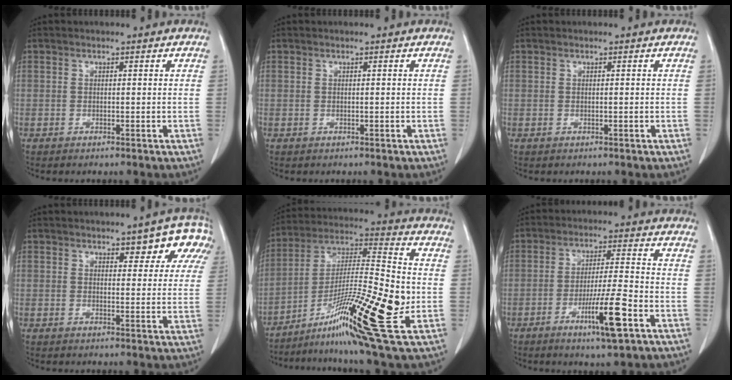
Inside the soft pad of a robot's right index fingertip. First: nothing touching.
{"total": 0.0}
{"total": 0.0}
{"total": 7.4, "force": [4.5, 3.2, 5.0], "torque": [-0.047, 0.006, 0.041]}
{"total": 20.6, "force": [-7.5, 0.9, 19.2], "torque": [-0.340, -0.023, -0.131]}
{"total": 9.6, "force": [-4.4, 0.0, 8.6], "torque": [-0.149, -0.012, -0.074]}